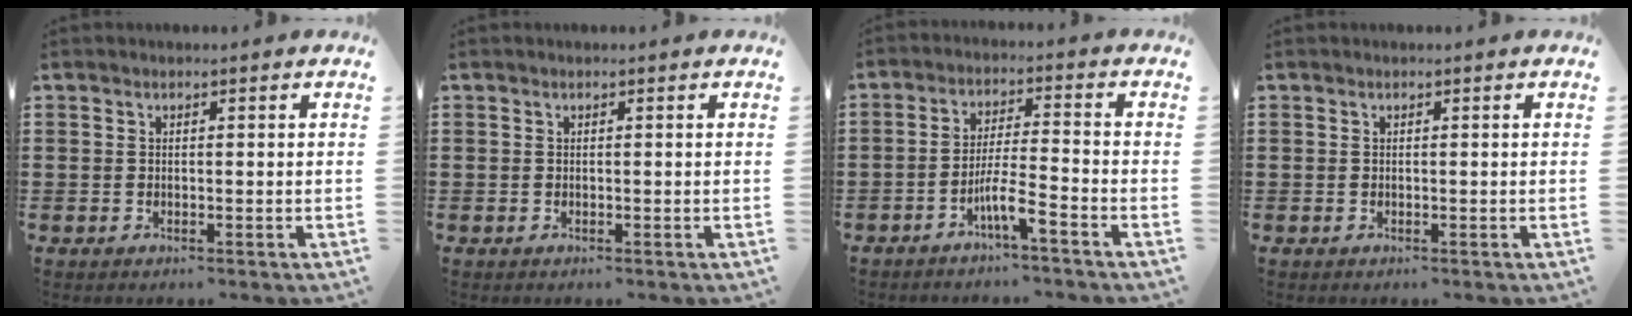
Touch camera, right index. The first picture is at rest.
{"total": 0.0}
{"total": 5.3, "force": [-3.4, 0.1, 4.1], "torque": [-0.092, -0.012, -0.066]}
{"total": 0.0}